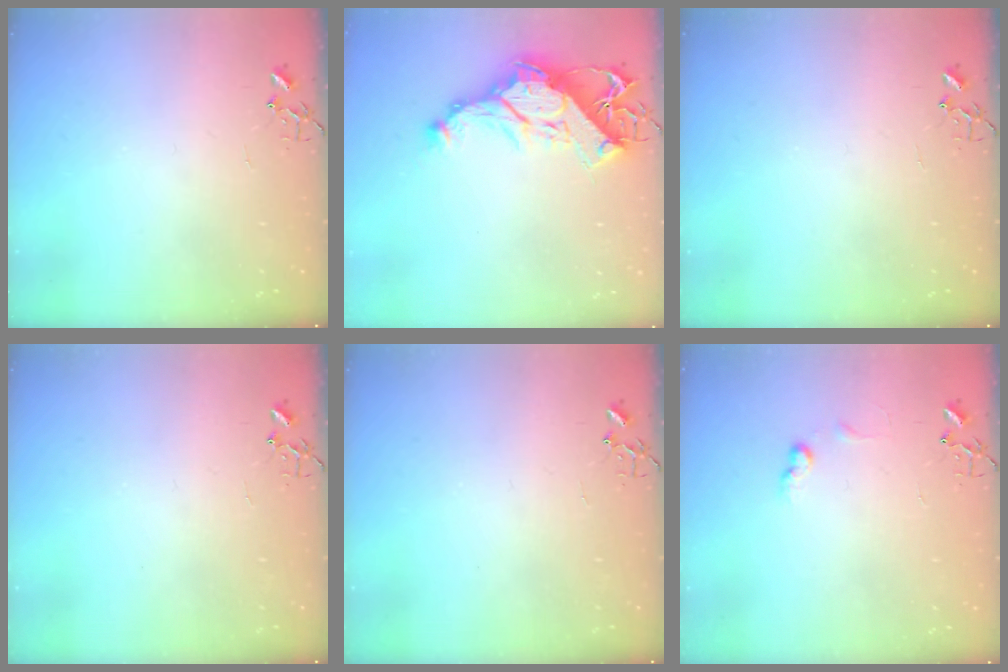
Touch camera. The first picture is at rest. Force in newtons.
{"total": 15.6, "press": 15.4, "slide": 2.1}
{"total": 0.0}
{"total": 0.0}
{"total": 0.0}
{"total": 6.0, "press": 6.0, "slide": 0.8}